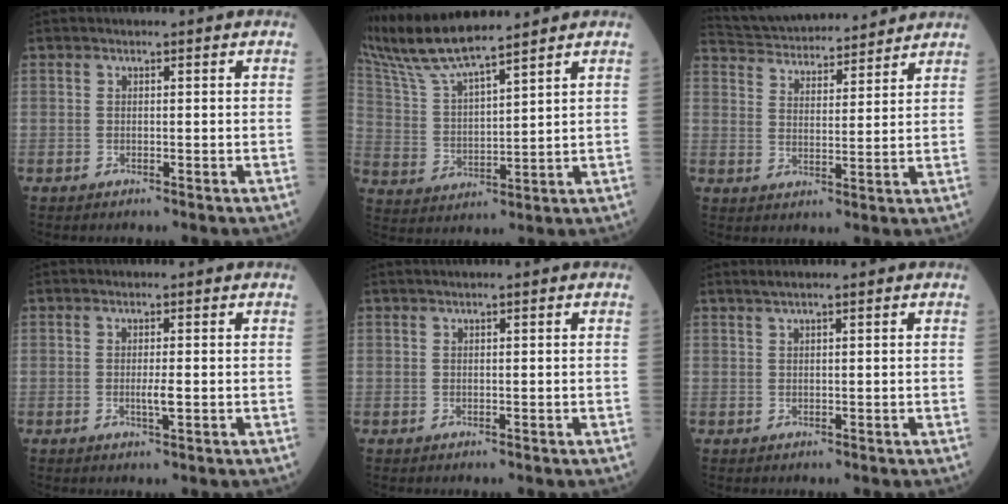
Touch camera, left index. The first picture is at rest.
{"total": 11.4, "force": [10.3, -0.1, 4.9], "torque": [-0.114, 0.016, 0.204]}
{"total": 15.8, "force": [15.0, 2.4, 4.2], "torque": [-0.077, 0.029, 0.231]}
{"total": 1.7, "force": [-0.2, 0.0, 1.6], "torque": [-0.032, -0.006, -0.004]}
{"total": 0.6, "force": [0.4, -0.1, 0.5], "torque": [-0.013, 0.009, 0.014]}
{"total": 1.5, "force": [1.2, -0.2, 0.9], "torque": [-0.018, 0.011, 0.024]}